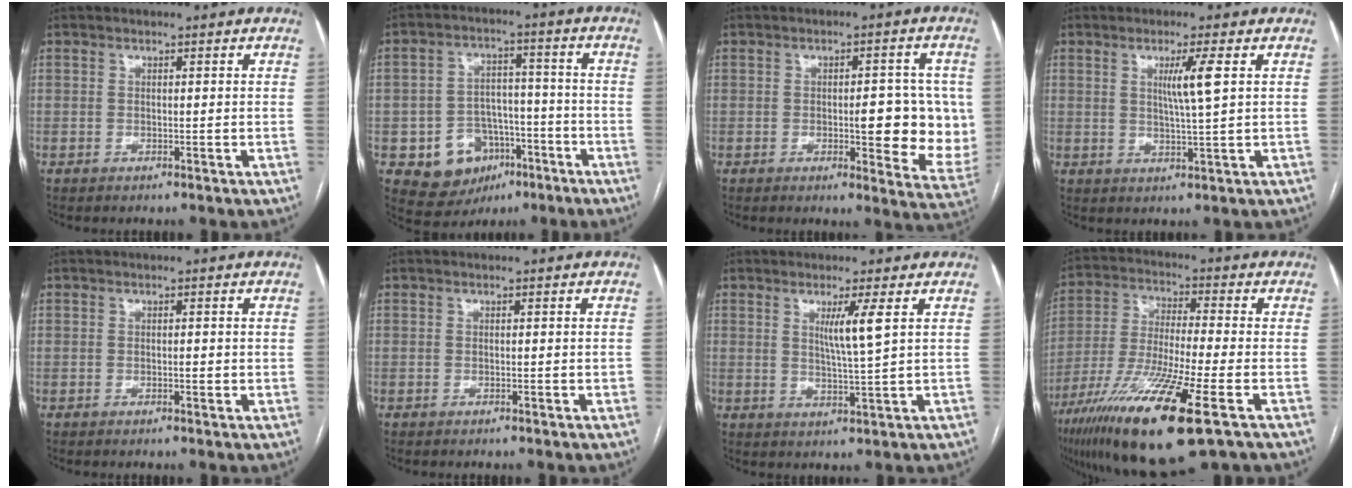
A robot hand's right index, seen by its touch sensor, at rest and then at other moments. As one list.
[{"total": 10.0, "force": [-4.3, 8.2, 3.6], "torque": [-0.053, 0.028, -0.056]}, {"total": 10.9, "force": [-0.4, 3.3, 10.4], "torque": [-0.115, -0.001, -0.002]}, {"total": 4.5, "force": [1.3, -0.7, 4.2], "torque": [-0.077, -0.005, 0.024]}, {"total": 1.3, "force": [0.0, 0.4, 1.2], "torque": [-0.021, -0.001, 0.000]}, {"total": 1.1, "force": [-0.1, 0.2, 1.0], "torque": [-0.018, 0.000, 0.001]}, {"total": 4.5, "force": [1.6, -0.9, 4.1], "torque": [-0.077, -0.012, 0.031]}, {"total": 18.0, "force": [-9.4, 0.9, 15.3], "torque": [-0.308, -0.048, -0.171]}]